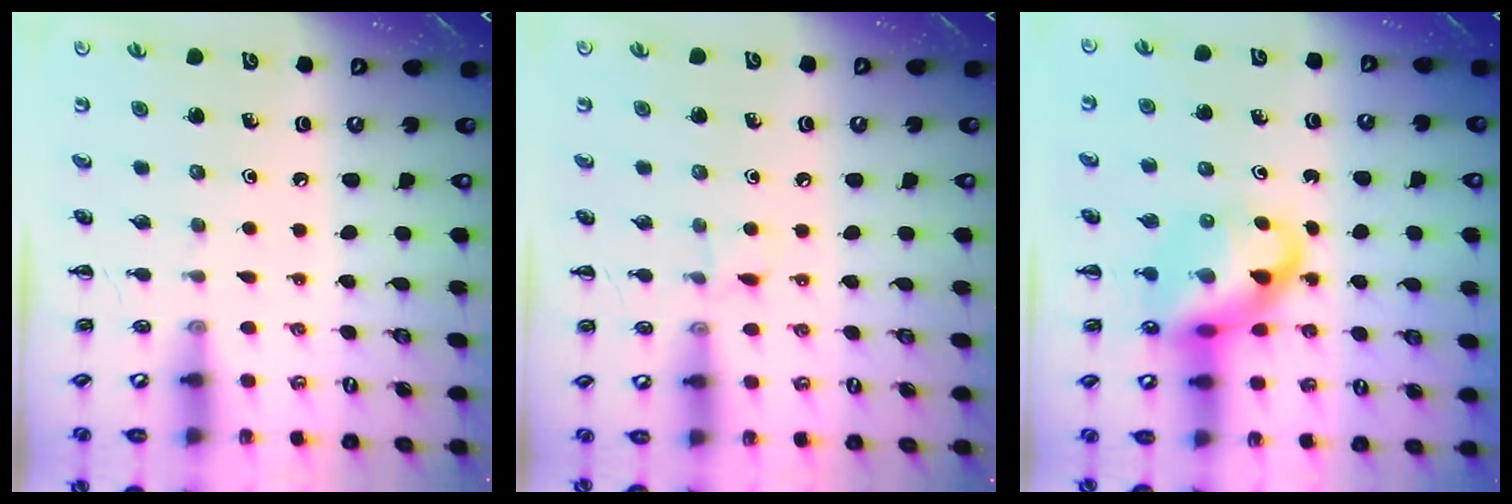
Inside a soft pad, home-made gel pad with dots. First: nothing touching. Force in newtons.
{"total": 4.4, "press": 4.1, "slide": 1.5}
{"total": 13.8, "press": 13.3, "slide": 3.6}